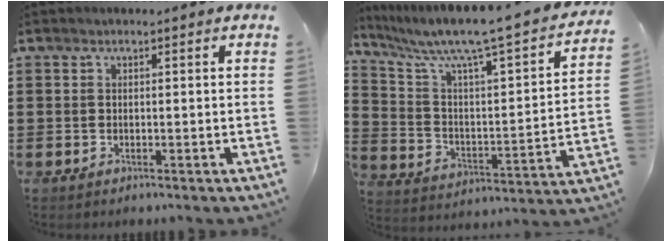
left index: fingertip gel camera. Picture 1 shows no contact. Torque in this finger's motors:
{"motor_torque": [2.14, 0.00, 0.31, 0.21]}